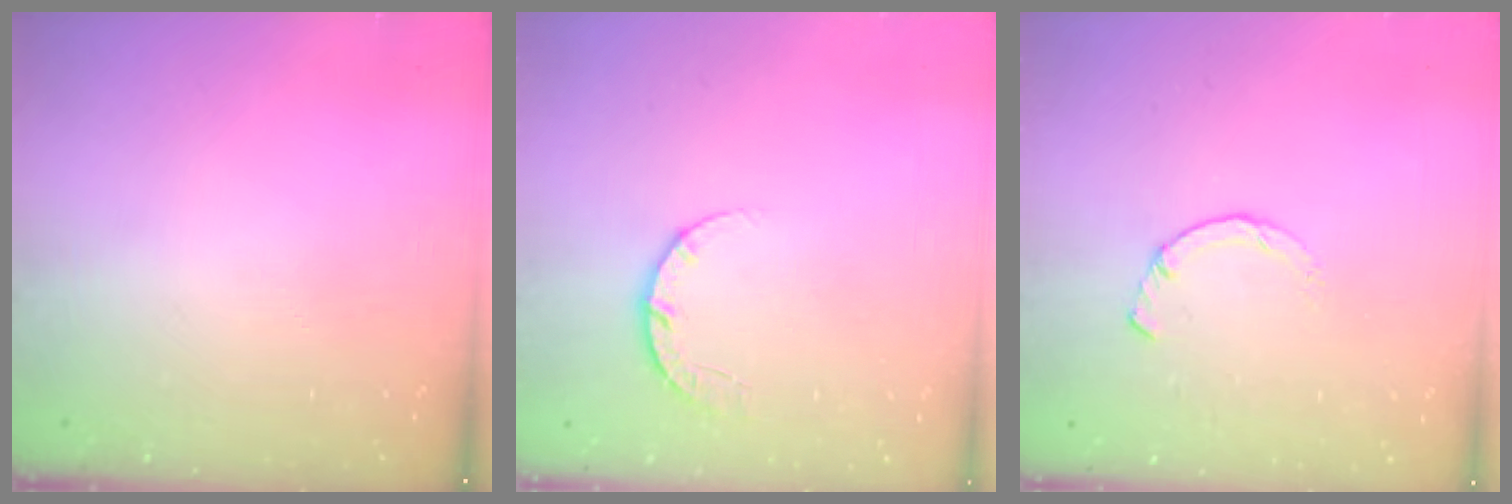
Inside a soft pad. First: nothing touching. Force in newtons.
{"total": 4.6, "press": 4.5, "slide": 0.7}
{"total": 2.3, "press": 2.3, "slide": 0.1}